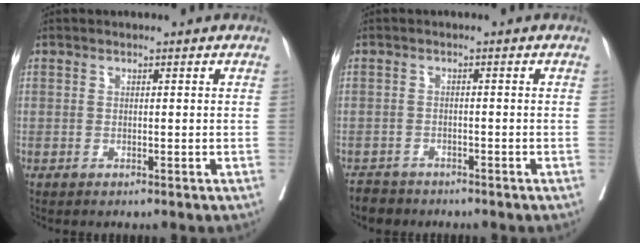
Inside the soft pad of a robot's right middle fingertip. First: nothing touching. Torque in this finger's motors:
{"motor_torque": [0.24, -0.24, 0.01, 0.00]}